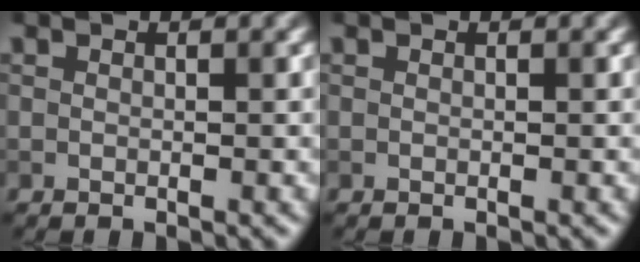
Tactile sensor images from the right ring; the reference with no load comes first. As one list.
[{"total": 0.0}]